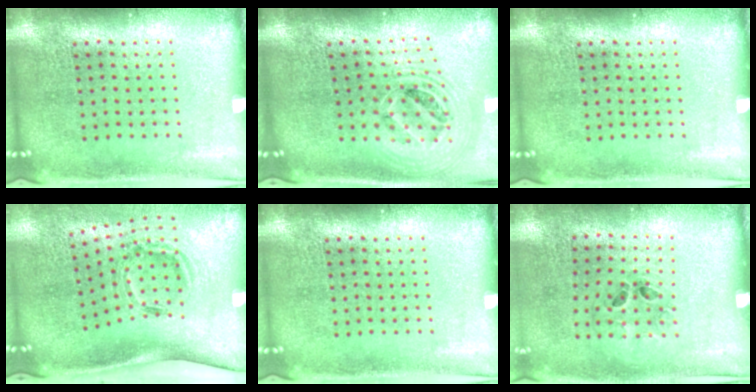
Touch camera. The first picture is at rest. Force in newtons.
{"total": 2.2, "press": 1.8, "slide": 1.3}
{"total": 0.0}
{"total": 1.6, "press": 1.1, "slide": 1.1}
{"total": 0.0}
{"total": 1.3, "press": 0.7, "slide": 1.1}